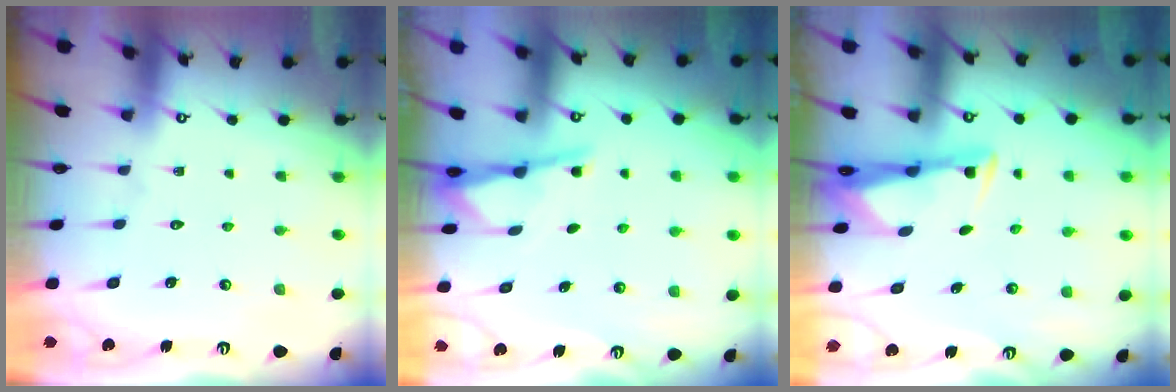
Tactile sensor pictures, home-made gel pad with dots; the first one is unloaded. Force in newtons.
{"total": 2.4, "press": 2.4, "slide": 0.3}
{"total": 3.4, "press": 3.3, "slide": 0.9}